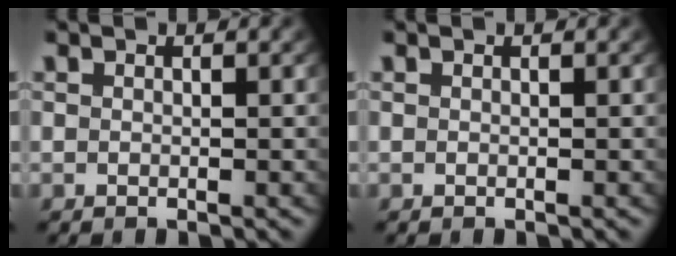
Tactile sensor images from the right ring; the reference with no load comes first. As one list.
[{"total": 0.0}]